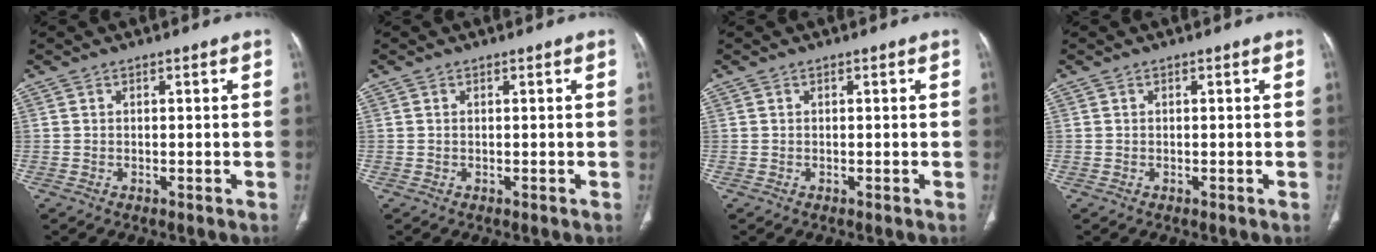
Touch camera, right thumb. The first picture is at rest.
{"total": 0.0}
{"total": 0.0}
{"total": 0.0}